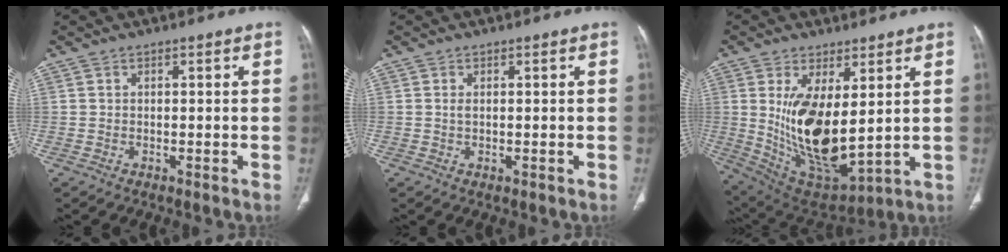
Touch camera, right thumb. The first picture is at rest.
{"total": 0.9, "force": [0.1, 0.3, 0.8], "torque": [-0.022, -0.004, 0.005]}
{"total": 16.8, "force": [2.5, 7.4, 14.9], "torque": [-0.260, -0.035, 0.074]}